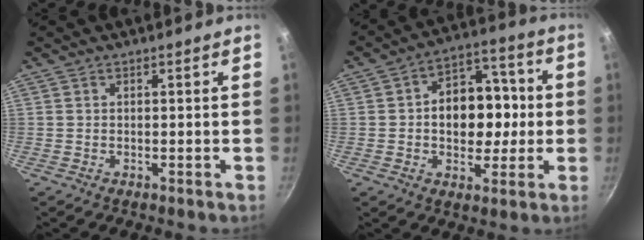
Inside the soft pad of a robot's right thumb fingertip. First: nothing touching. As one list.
[{"total": 14.1, "force": [-0.2, 10.3, 9.6], "torque": [-0.089, 0.025, -0.011]}]